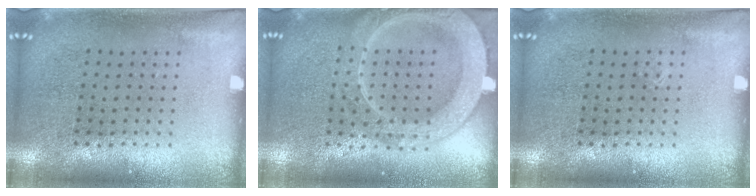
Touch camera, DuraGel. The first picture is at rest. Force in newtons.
{"total": 4.0, "press": 4.0, "slide": 0.5}
{"total": 0.0}